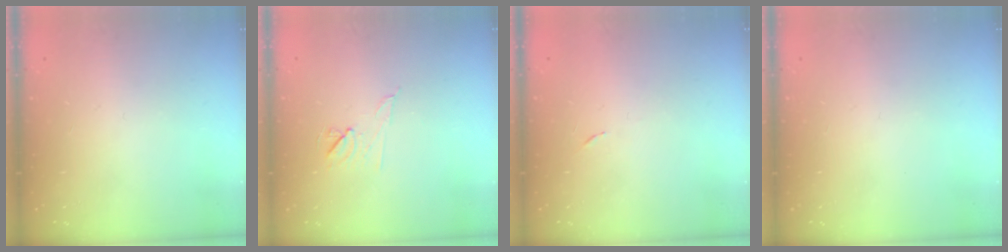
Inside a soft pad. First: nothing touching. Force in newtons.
{"total": 6.7, "press": 6.5, "slide": 1.7}
{"total": 3.5, "press": 3.3, "slide": 1.2}
{"total": 0.0}